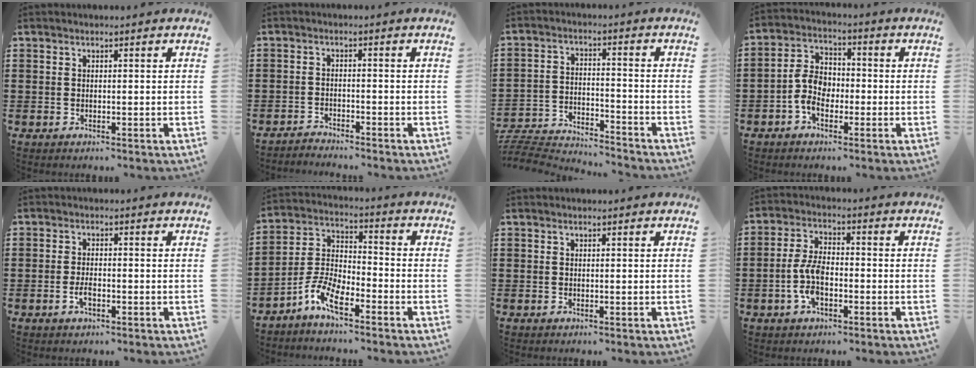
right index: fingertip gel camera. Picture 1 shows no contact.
{"total": 2.0, "force": [-2.0, 0.0, -0.3], "torque": [-0.002, 0.005, -0.044]}
{"total": 5.5, "force": [-5.4, 0.4, 0.8], "torque": [-0.032, -0.004, -0.114]}
{"total": 5.6, "force": [-1.8, 3.7, 3.9], "torque": [-0.095, 0.003, -0.039]}
{"total": 2.4, "force": [-1.0, 0.8, 2.1], "torque": [-0.047, -0.006, -0.018]}
{"total": 7.0, "force": [-4.8, 2.3, 4.5], "torque": [-0.117, -0.003, -0.098]}
{"total": 0.0}
{"total": 6.5, "force": [-1.9, 3.1, 5.4], "torque": [-0.129, -0.003, -0.041]}